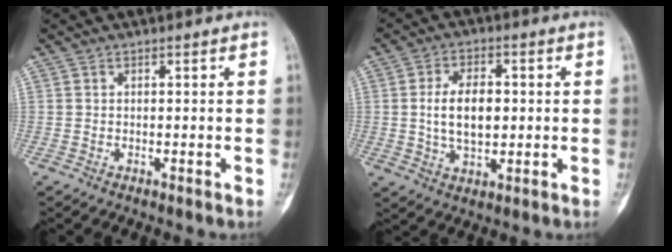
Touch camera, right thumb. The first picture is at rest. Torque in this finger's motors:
{"motor_torque": [0.69, 0.76, 0.74, -0.66, 0.29]}